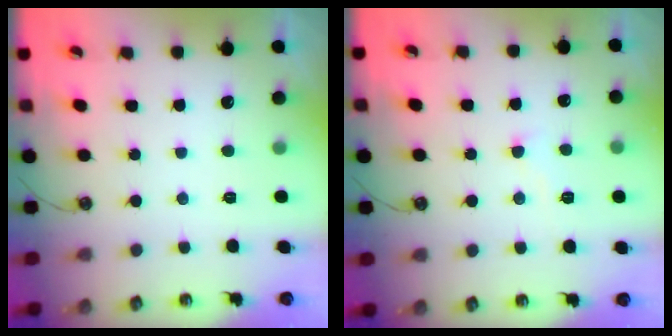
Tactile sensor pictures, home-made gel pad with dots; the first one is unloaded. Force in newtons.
{"total": 2.6, "press": 2.6, "slide": 0.6}